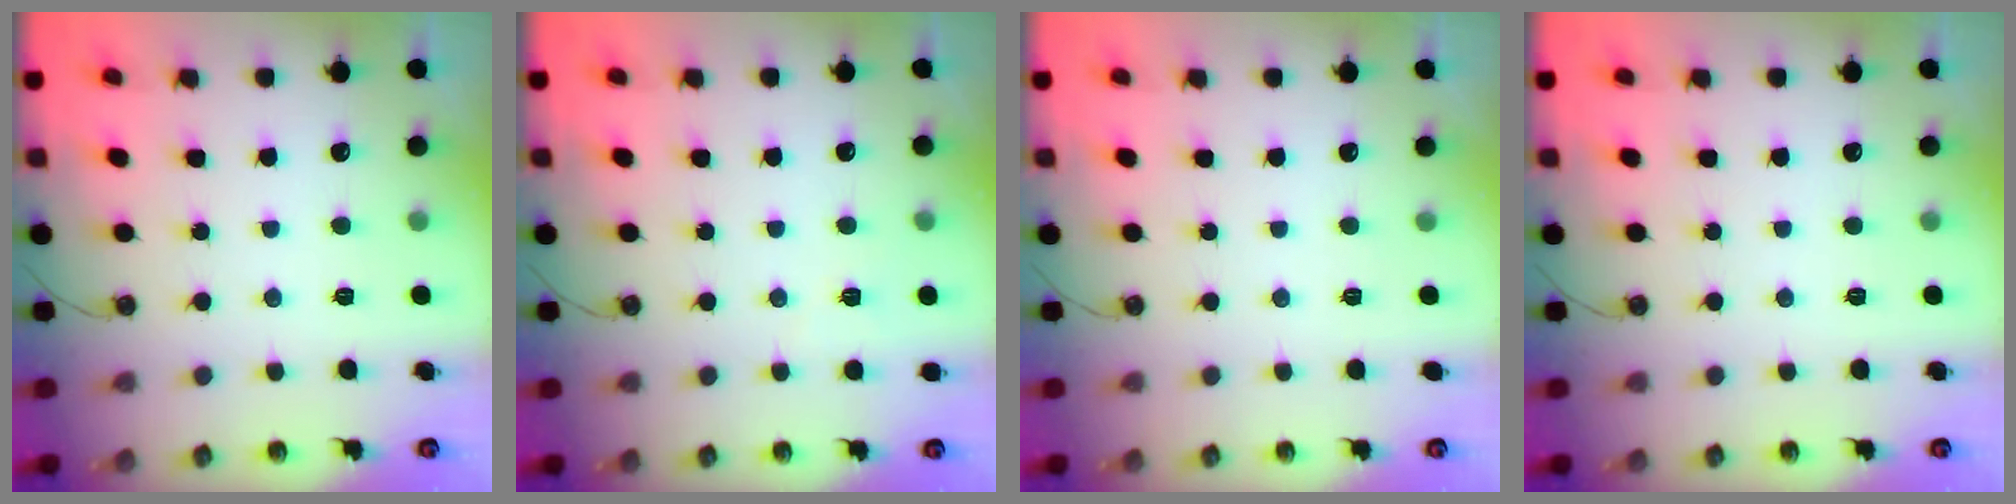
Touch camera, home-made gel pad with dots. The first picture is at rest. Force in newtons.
{"total": 2.9, "press": 2.1, "slide": 2.0}
{"total": 1.3, "press": 0.5, "slide": 1.2}
{"total": 0.0}